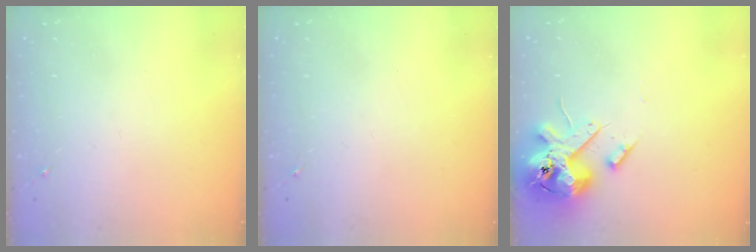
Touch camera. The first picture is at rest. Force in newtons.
{"total": 0.0}
{"total": 14.5, "press": 14.4, "slide": 2.4}